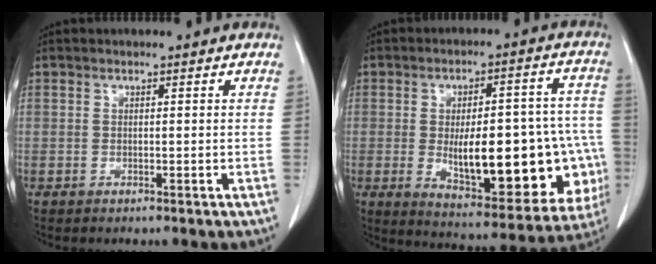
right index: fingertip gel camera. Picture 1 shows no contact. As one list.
[{"total": 23.4, "force": [-4.2, 8.6, 21.4], "torque": [-0.236, 0.024, -0.027]}]